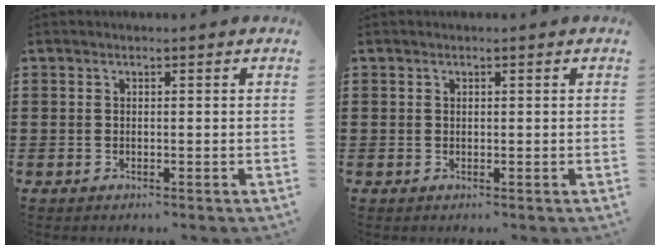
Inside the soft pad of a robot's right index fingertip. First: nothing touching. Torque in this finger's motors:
{"motor_torque": [-0.46, 1.36, -0.06, -0.01]}